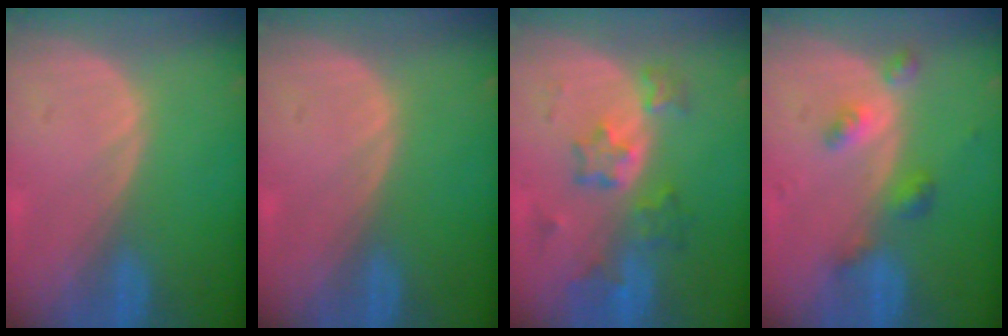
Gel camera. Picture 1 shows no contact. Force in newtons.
{"total": 0.0}
{"total": 7.2, "press": 6.4, "slide": 3.1}
{"total": 4.6, "press": 4.2, "slide": 1.7}